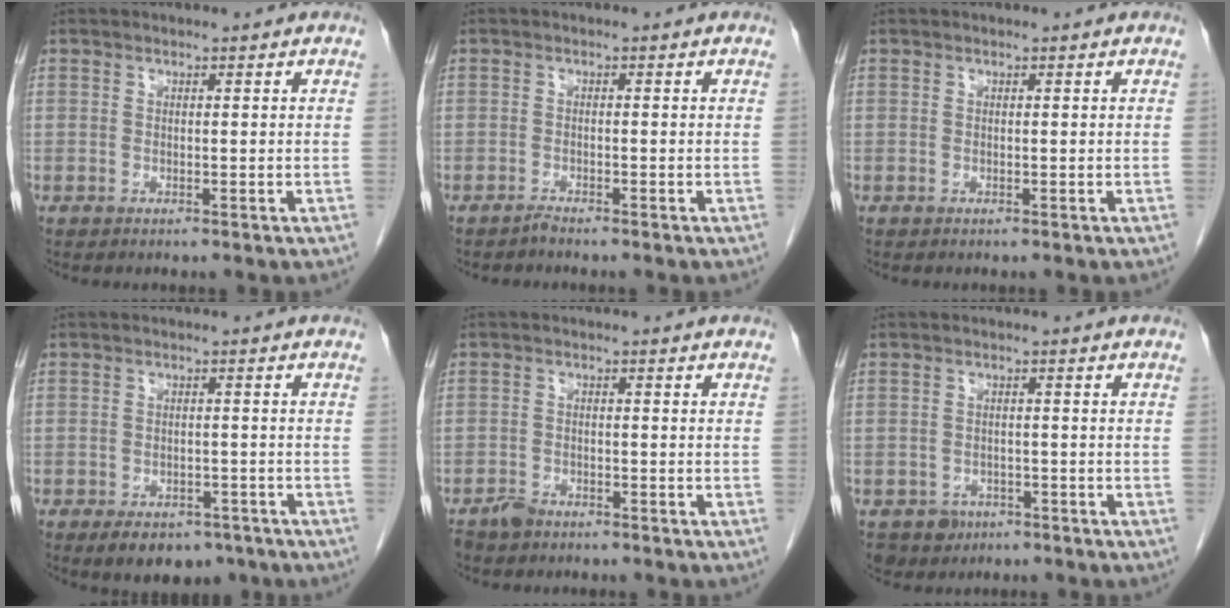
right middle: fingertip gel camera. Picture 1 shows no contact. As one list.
[{"total": 0.9, "force": [-0.9, -0.1, 0.1], "torque": [-0.001, -0.003, -0.016]}, {"total": 0.0}, {"total": 7.6, "force": [-5.2, 4.3, 3.3], "torque": [-0.040, 0.005, -0.070]}, {"total": 2.3, "force": [-2.0, 1.1, 0.7], "torque": [-0.019, 0.000, -0.032]}, {"total": 4.0, "force": [-2.4, 3.1, 0.4], "torque": [-0.003, 0.005, -0.034]}]